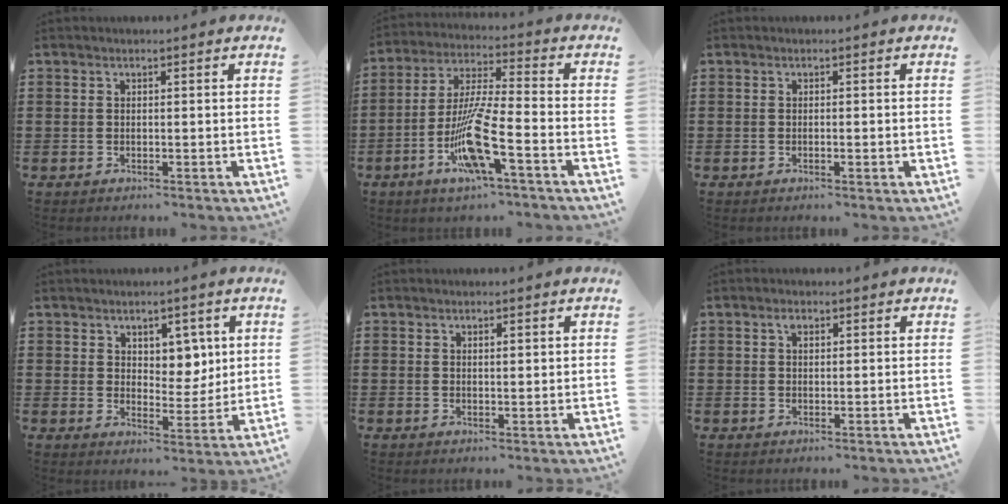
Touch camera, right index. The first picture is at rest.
{"total": 11.1, "force": [-4.9, 1.3, 9.9], "torque": [-0.206, -0.012, -0.092]}
{"total": 0.6, "force": [-0.2, 0.1, 0.6], "torque": [-0.011, -0.004, -0.002]}
{"total": 4.9, "force": [2.8, 3.5, 2.1], "torque": [-0.040, 0.002, 0.046]}
{"total": 0.7, "force": [0.4, 0.3, 0.6], "torque": [-0.012, 0.002, 0.006]}
{"total": 1.3, "force": [0.6, 0.7, 0.9], "torque": [-0.021, 0.005, 0.010]}